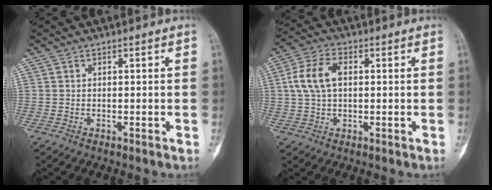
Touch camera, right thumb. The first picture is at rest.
{"total": 8.2, "force": [1.2, 5.1, 6.4], "torque": [-0.135, 0.019, 0.022]}